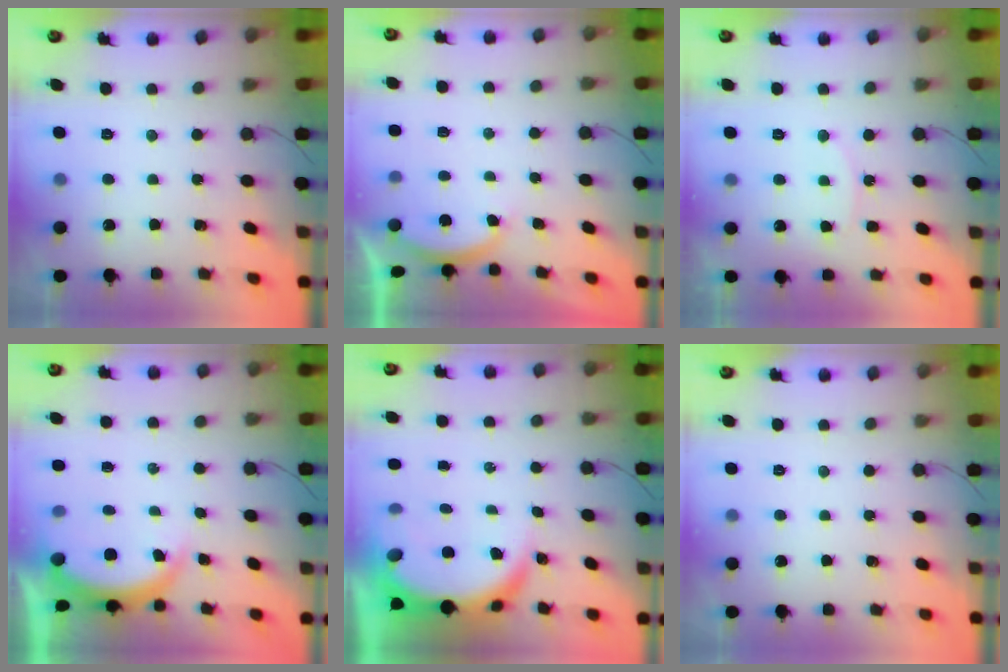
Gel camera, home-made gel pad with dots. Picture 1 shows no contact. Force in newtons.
{"total": 2.5, "press": 2.5, "slide": 0.5}
{"total": 7.7, "press": 7.7, "slide": 0.8}
{"total": 4.9, "press": 4.8, "slide": 0.8}
{"total": 7.8, "press": 7.7, "slide": 1.0}
{"total": 0.0}